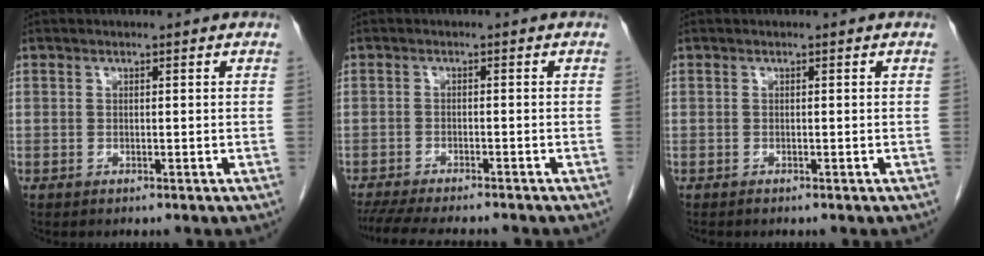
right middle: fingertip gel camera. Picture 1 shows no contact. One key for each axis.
{"total": 11.8, "fx": -10.3, "fy": 2.0, "fz": 5.3, "tx": -0.083, "ty": -0.015, "tz": -0.146}
{"total": 0.0}